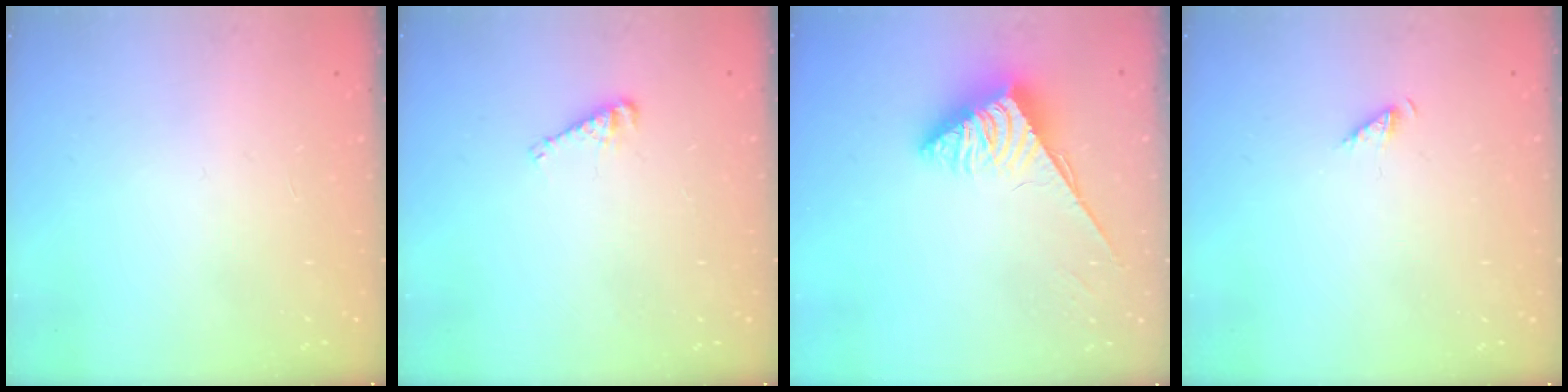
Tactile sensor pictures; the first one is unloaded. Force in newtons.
{"total": 4.6, "press": 4.6, "slide": 0.3}
{"total": 3.8, "press": 3.8, "slide": 0.6}
{"total": 2.2, "press": 2.1, "slide": 0.4}